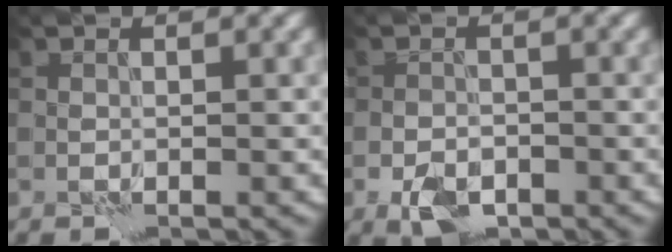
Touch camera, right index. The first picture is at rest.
{"total": 3.8, "force": [-2.0, 2.3, 2.3], "torque": [-0.042, -0.005, -0.039]}